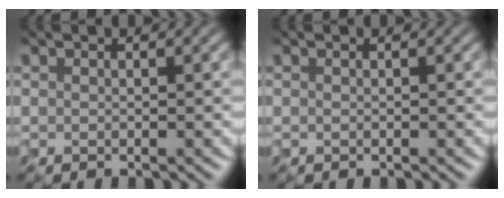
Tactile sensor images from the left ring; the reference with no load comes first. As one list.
[{"total": 0.0}]